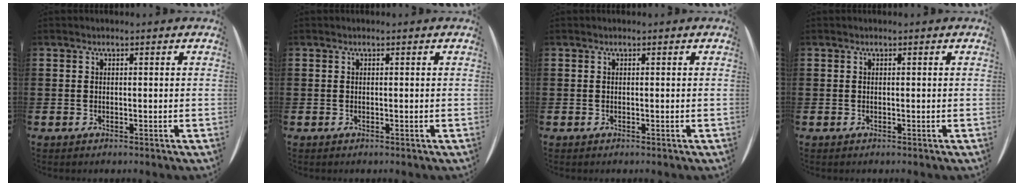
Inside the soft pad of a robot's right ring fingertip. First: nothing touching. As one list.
[{"total": 0.0}, {"total": 0.0}, {"total": 0.0}]